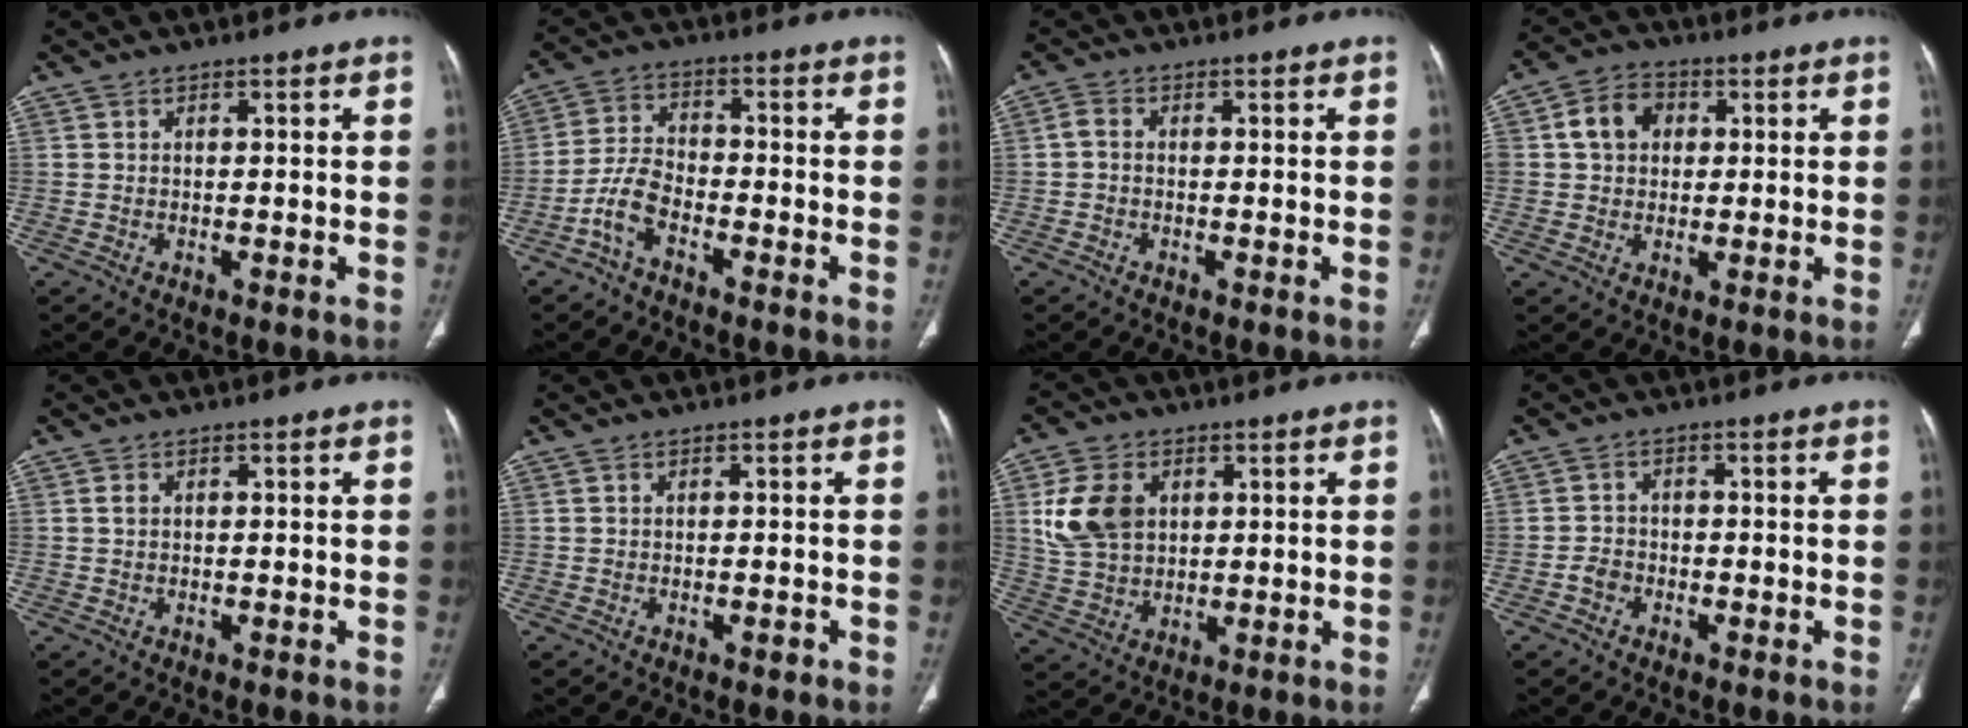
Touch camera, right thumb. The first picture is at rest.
{"total": 6.2, "force": [-3.6, 3.1, 4.0], "torque": [-0.082, 0.030, -0.077]}
{"total": 1.8, "force": [-0.3, 1.2, 1.3], "torque": [-0.024, 0.006, -0.012]}
{"total": 7.8, "force": [1.6, 6.1, 4.4], "torque": [-0.058, 0.010, 0.022]}
{"total": 1.0, "force": [0.3, 0.7, 0.7], "torque": [-0.011, 0.000, 0.007]}
{"total": 0.7, "force": [-0.3, 0.4, 0.6], "torque": [-0.004, 0.002, -0.004]}
{"total": 10.6, "force": [2.8, 7.7, 6.7], "torque": [-0.113, -0.005, 0.062]}
{"total": 2.4, "force": [-1.2, 1.9, 0.7], "torque": [-0.001, 0.014, -0.026]}